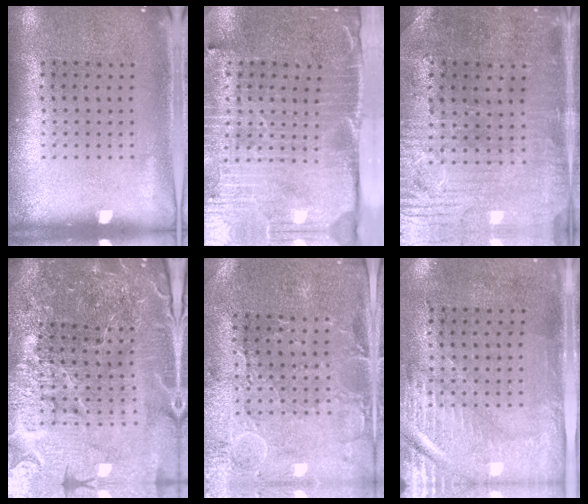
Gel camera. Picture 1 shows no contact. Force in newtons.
{"total": 4.7, "press": 3.9, "slide": 2.6}
{"total": 1.3, "press": 1.2, "slide": 0.6}
{"total": 6.3, "press": 5.6, "slide": 3.0}
{"total": 0.7, "press": 0.5, "slide": 0.4}
{"total": 2.9, "press": 2.5, "slide": 1.5}